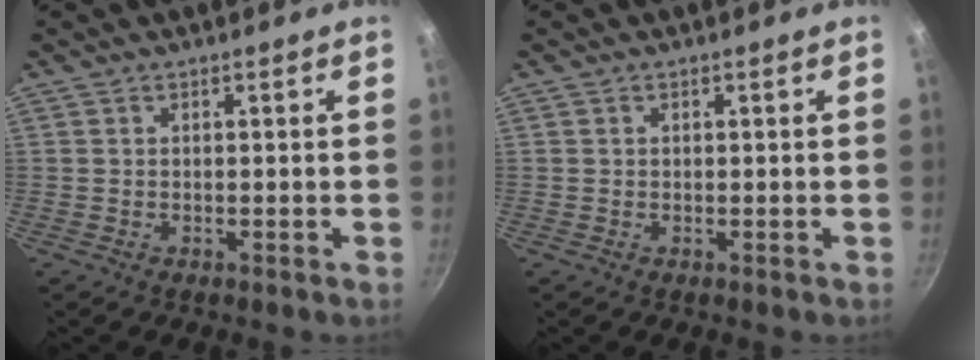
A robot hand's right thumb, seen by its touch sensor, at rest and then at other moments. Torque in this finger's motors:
{"motor_torque": [-0.11, -0.08, -0.09, 0.13, 0.08]}